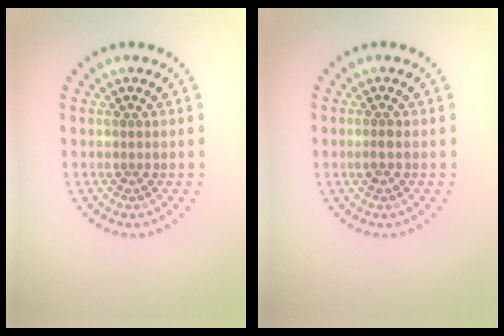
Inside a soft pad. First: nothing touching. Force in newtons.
{"total": 1.0, "press": 0.9, "slide": 0.4}